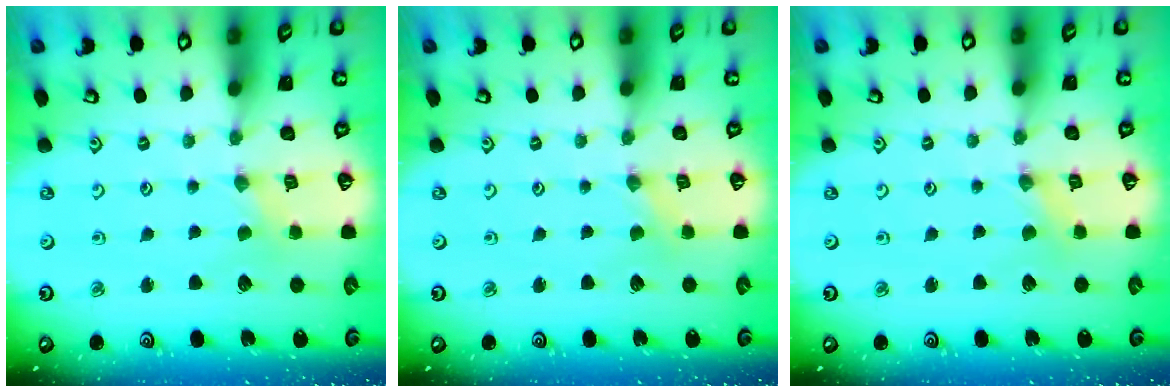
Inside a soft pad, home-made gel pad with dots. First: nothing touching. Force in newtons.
{"total": 0.0}
{"total": 0.0}